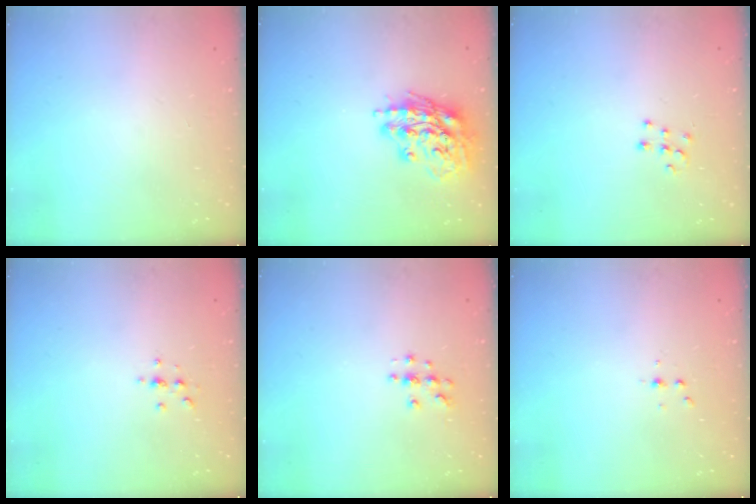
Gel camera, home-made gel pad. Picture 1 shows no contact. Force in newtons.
{"total": 17.4, "press": 17.2, "slide": 2.1}
{"total": 6.2, "press": 6.1, "slide": 0.9}
{"total": 2.1, "press": 2.1, "slide": 0.2}
{"total": 4.9, "press": 4.9, "slide": 0.5}
{"total": 2.8, "press": 2.8, "slide": 0.4}